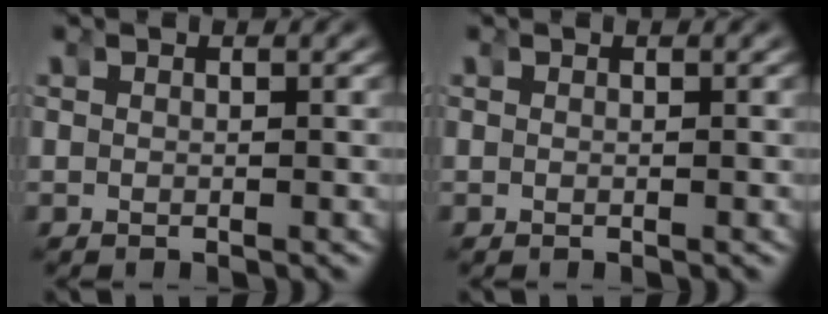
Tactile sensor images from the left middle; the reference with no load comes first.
{"total": 0.0}